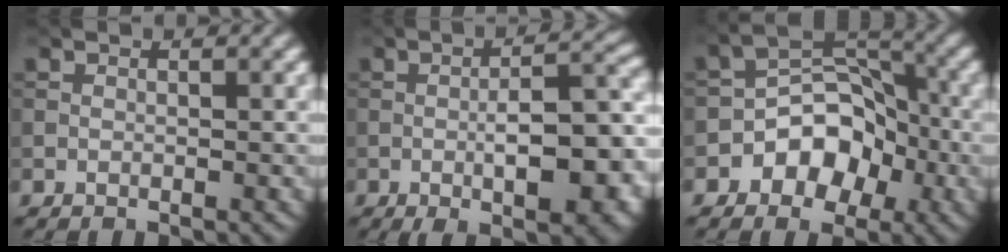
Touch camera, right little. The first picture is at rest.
{"total": 9.7, "force": [-2.4, 3.4, 8.7], "torque": [-0.128, -0.004, -0.034]}
{"total": 5.9, "force": [-2.4, 4.3, 3.3], "torque": [-0.025, 0.013, -0.046]}